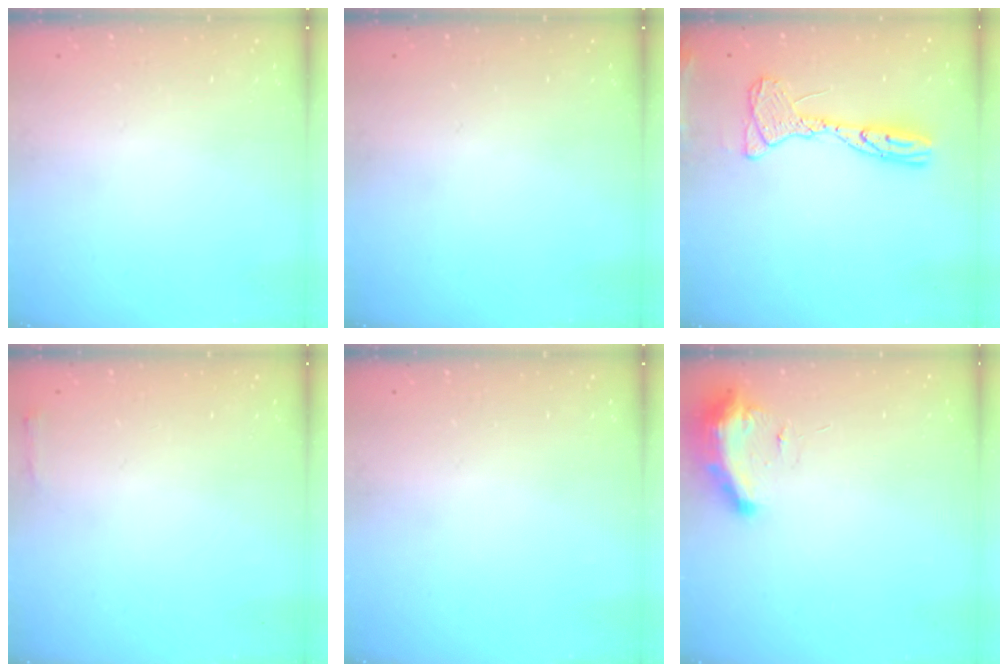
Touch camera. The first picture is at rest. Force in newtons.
{"total": 0.0}
{"total": 13.8, "press": 13.7, "slide": 1.3}
{"total": 2.3, "press": 2.3, "slide": 0.5}
{"total": 0.0}
{"total": 9.3, "press": 9.2, "slide": 0.9}